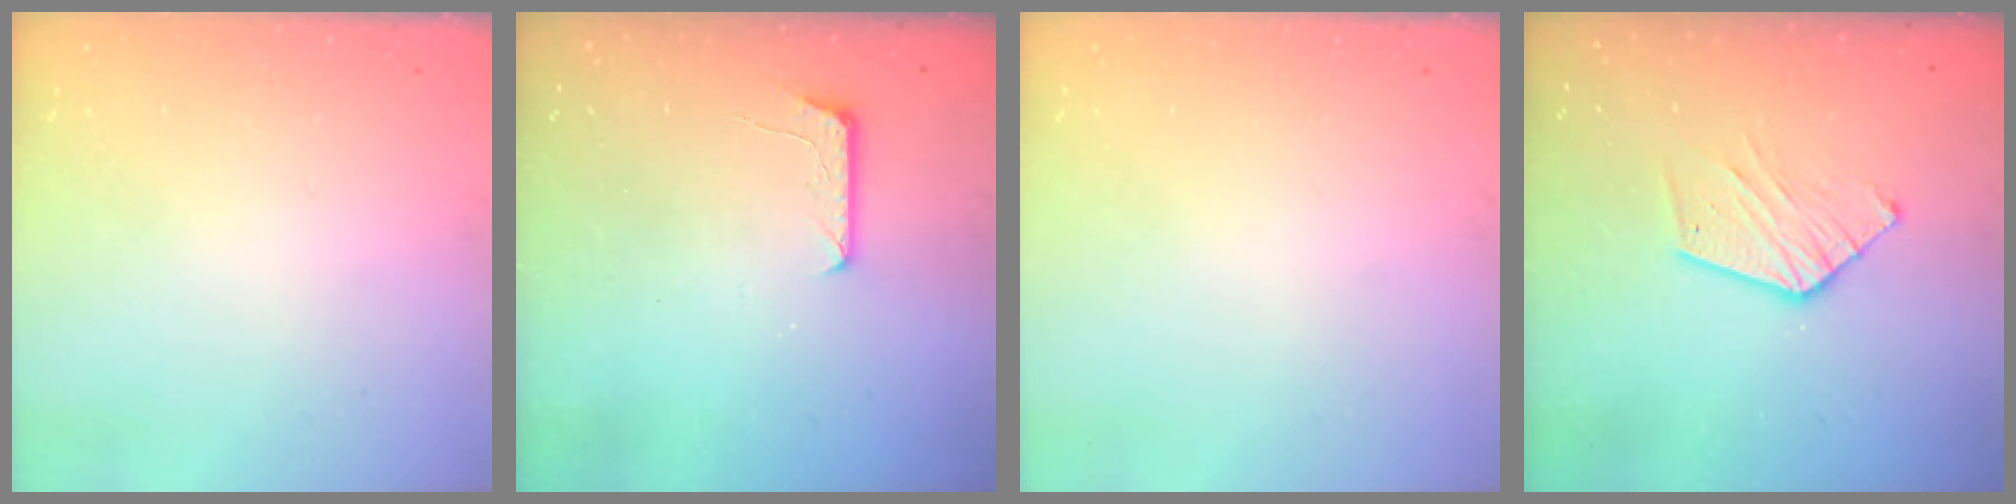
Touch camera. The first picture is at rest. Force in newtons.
{"total": 7.0, "press": 6.9, "slide": 0.7}
{"total": 0.0}
{"total": 9.8, "press": 9.7, "slide": 0.8}